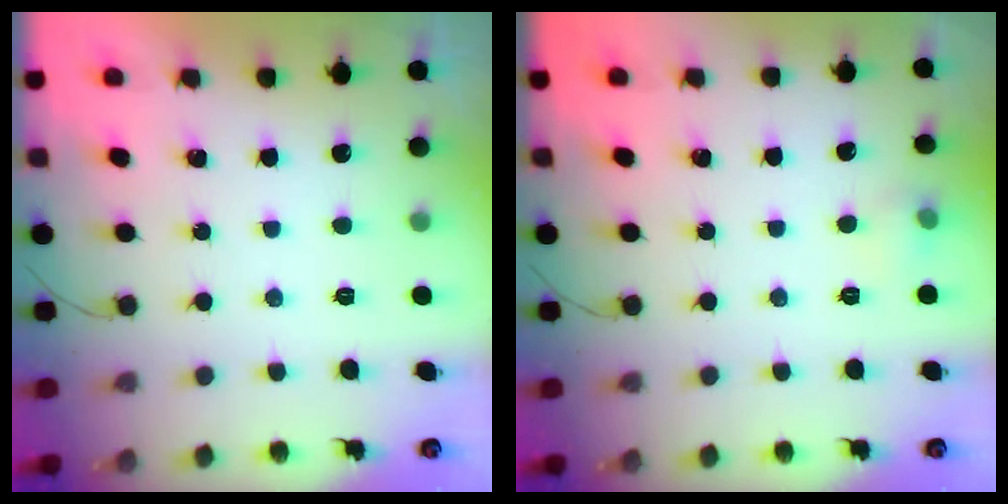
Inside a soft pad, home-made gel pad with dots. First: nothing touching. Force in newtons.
{"total": 4.5, "press": 4.1, "slide": 1.8}